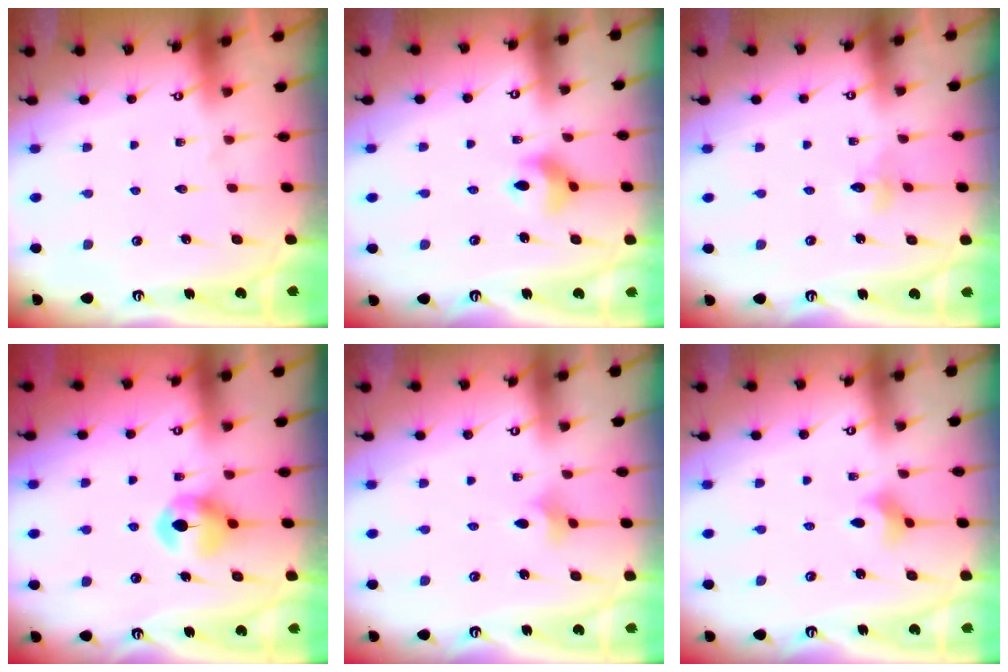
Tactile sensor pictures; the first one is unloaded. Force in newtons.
{"total": 8.5, "press": 8.2, "slide": 1.9}
{"total": 2.8, "press": 2.7, "slide": 0.3}
{"total": 8.0, "press": 7.9, "slide": 0.5}
{"total": 2.7, "press": 2.6, "slide": 0.7}
{"total": 2.7, "press": 2.7, "slide": 0.5}